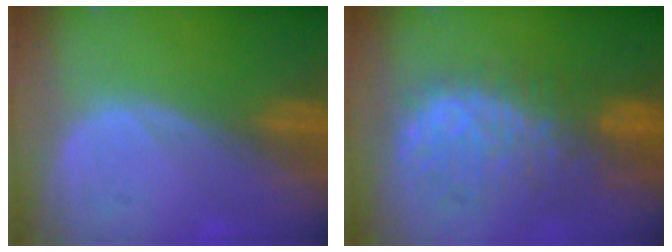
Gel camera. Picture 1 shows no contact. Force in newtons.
{"total": 10.3, "press": 9.4, "slide": 4.3}